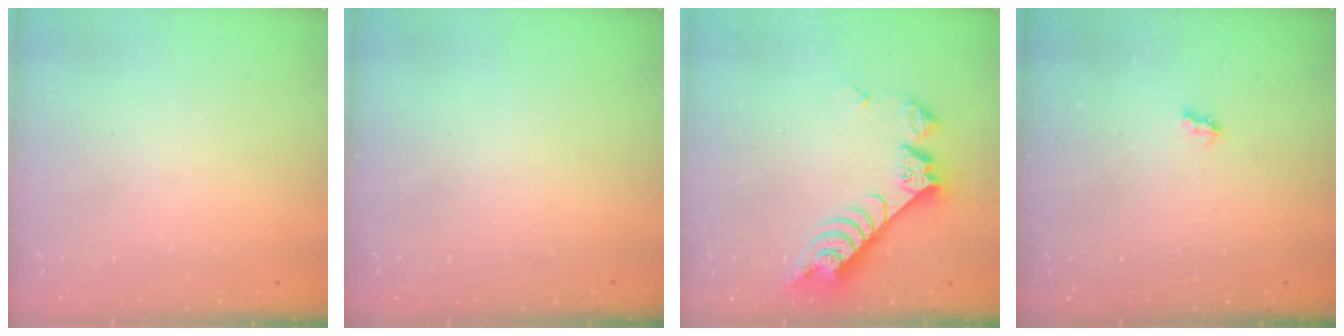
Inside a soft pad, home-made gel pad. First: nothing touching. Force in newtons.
{"total": 0.0}
{"total": 10.2, "press": 10.1, "slide": 1.0}
{"total": 2.6, "press": 2.6, "slide": 0.4}